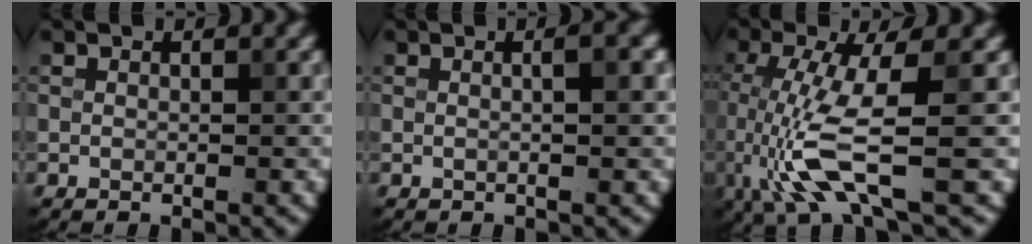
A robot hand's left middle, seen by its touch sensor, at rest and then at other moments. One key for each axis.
{"total": 2.3, "fx": 0.3, "fy": 0.6, "fz": 2.2, "tx": -0.025, "ty": 0.006, "tz": -0.002}
{"total": 7.2, "fx": -1.7, "fy": 1.5, "fz": 6.9, "tx": -0.161, "ty": -0.014, "tz": -0.030}